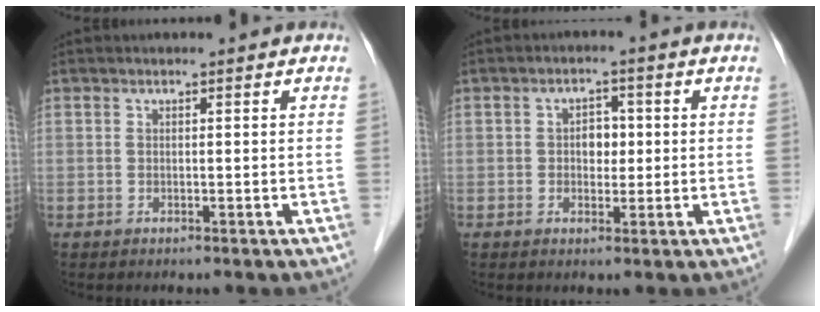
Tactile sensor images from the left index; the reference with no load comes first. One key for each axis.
{"total": 3.1, "fx": 0.1, "fy": 2.1, "fz": 2.2, "tx": -0.031, "ty": 0.010, "tz": 0.001}